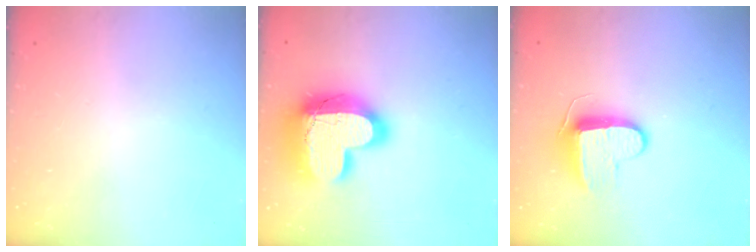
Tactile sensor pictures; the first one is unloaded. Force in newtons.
{"total": 21.0, "press": 20.9, "slide": 1.5}
{"total": 9.7, "press": 9.7, "slide": 0.4}